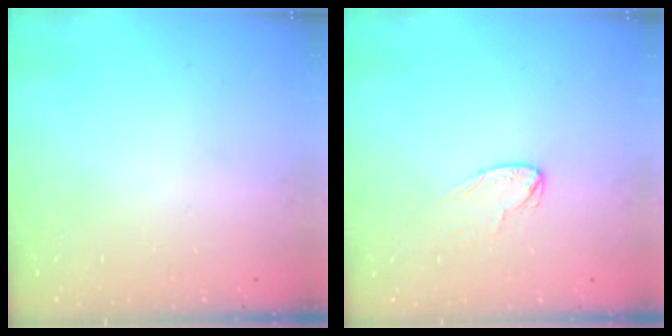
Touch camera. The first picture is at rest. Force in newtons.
{"total": 4.7, "press": 4.7, "slide": 0.4}